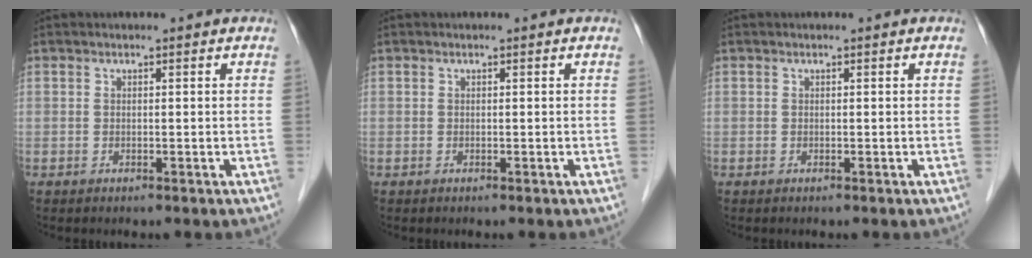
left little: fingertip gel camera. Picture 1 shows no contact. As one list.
[{"total": 0.0}, {"total": 0.0}]